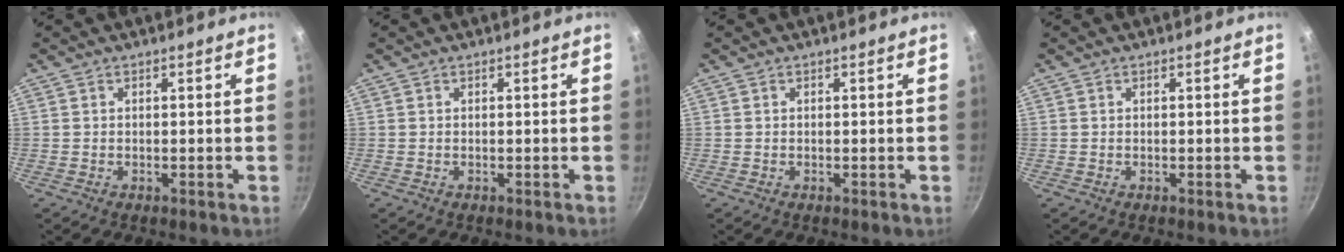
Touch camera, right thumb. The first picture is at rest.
{"total": 0.0}
{"total": 0.0}
{"total": 0.0}